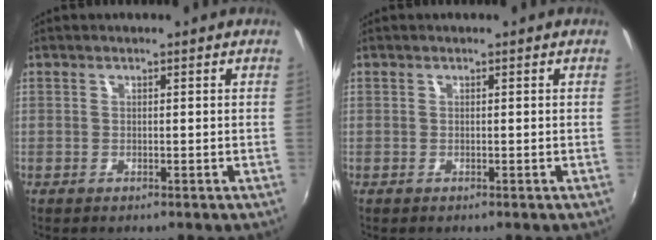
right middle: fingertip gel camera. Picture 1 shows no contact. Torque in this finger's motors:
{"motor_torque": [0.00, 0.00, 0.00, 0.00]}